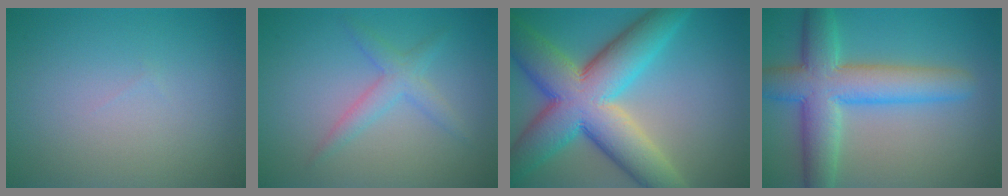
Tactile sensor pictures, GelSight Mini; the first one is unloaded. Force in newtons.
{"total": 2.3, "press": 2.3, "slide": 0.2}
{"total": 13.2, "press": 13.2, "slide": 0.4}
{"total": 8.0, "press": 8.0, "slide": 0.4}